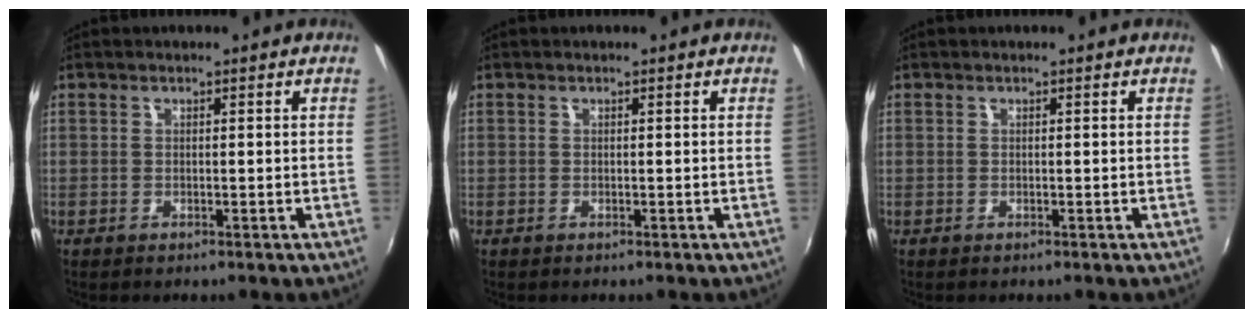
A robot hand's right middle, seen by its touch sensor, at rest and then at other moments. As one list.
[{"total": 0.0}, {"total": 0.0}]